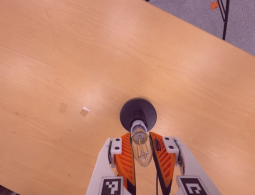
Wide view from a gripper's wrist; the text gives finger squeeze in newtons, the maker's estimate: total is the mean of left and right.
{"total": 20.2, "left": 22.8, "right": 17.6}